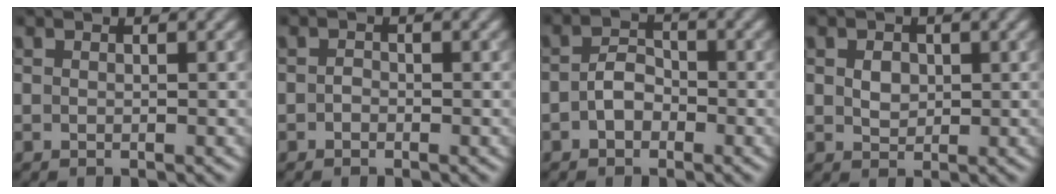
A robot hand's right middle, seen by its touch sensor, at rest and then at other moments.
{"total": 0.7, "force": [-0.3, 0.5, 0.3], "torque": [-0.006, -0.001, -0.007]}
{"total": 2.4, "force": [-0.8, 1.7, 1.5], "torque": [-0.031, 0.004, -0.020]}
{"total": 1.7, "force": [0.3, 1.4, 1.0], "torque": [-0.020, -0.001, 0.006]}